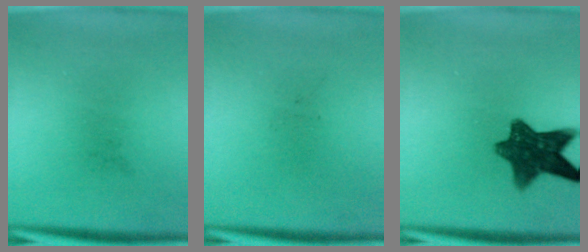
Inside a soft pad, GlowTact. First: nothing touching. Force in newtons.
{"total": 0.0}
{"total": 10.0}